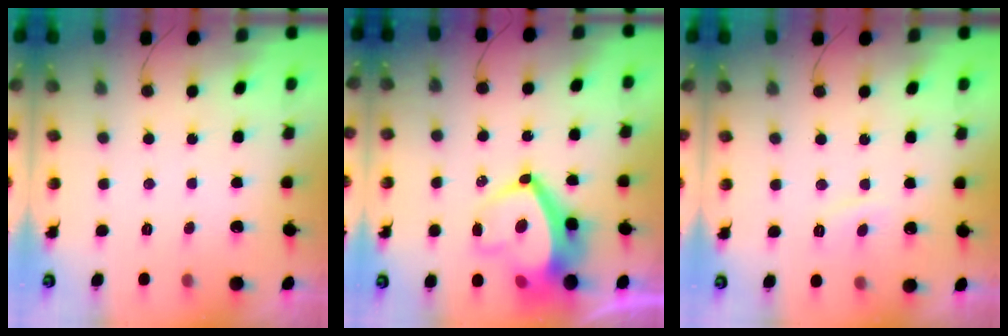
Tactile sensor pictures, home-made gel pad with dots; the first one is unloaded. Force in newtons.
{"total": 10.5, "press": 10.2, "slide": 2.5}
{"total": 2.9, "press": 2.9, "slide": 0.3}